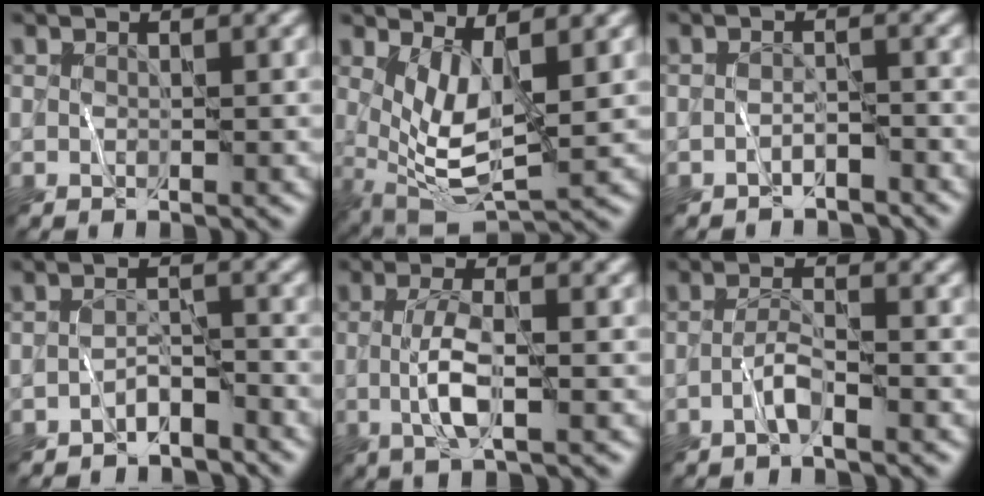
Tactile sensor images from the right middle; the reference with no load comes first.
{"total": 5.6, "force": [1.0, 2.0, 5.1], "torque": [-0.108, -0.017, 0.024]}
{"total": 1.4, "force": [-1.2, 0.4, 0.4], "torque": [-0.005, 0.004, -0.025]}
{"total": 2.4, "force": [-2.0, 0.8, 0.9], "torque": [-0.012, 0.008, -0.040]}
{"total": 3.5, "force": [-0.4, 0.8, 3.4], "torque": [-0.070, -0.002, -0.014]}
{"total": 1.9, "force": [-1.1, 0.2, 1.5], "torque": [-0.030, 0.006, -0.028]}